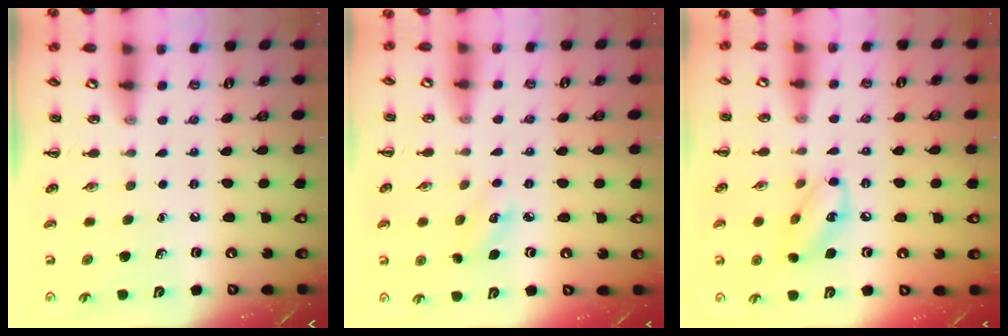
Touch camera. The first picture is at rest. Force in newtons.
{"total": 3.9, "press": 3.7, "slide": 1.0}
{"total": 10.0, "press": 9.9, "slide": 1.0}